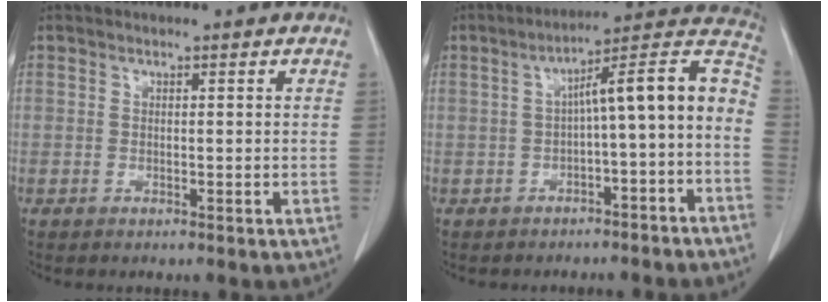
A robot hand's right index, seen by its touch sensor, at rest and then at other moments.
{"total": 12.4, "force": [-2.0, 1.6, 12.1], "torque": [-0.162, 0.050, -0.029]}